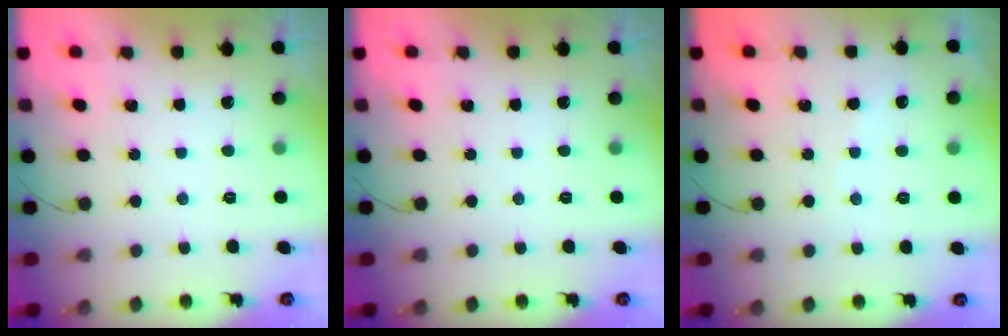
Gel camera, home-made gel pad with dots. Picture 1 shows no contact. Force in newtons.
{"total": 0.0}
{"total": 1.8, "press": 1.7, "slide": 0.3}